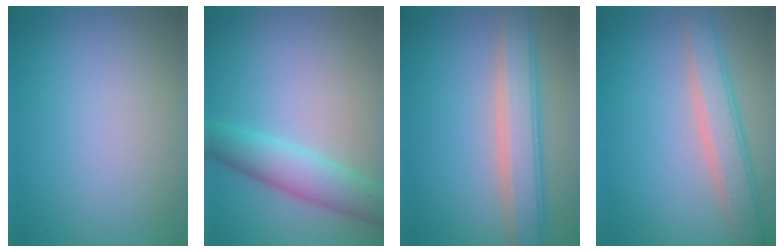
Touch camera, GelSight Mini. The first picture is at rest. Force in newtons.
{"total": 4.3, "press": 4.3, "slide": 0.2}
{"total": 5.0, "press": 5.0, "slide": 0.1}
{"total": 4.0, "press": 4.0, "slide": 0.3}